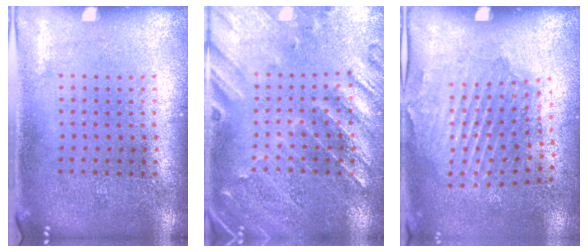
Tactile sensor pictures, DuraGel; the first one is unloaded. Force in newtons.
{"total": 0.6, "press": 0.4, "slide": 0.4}
{"total": 1.8, "press": 1.3, "slide": 1.2}